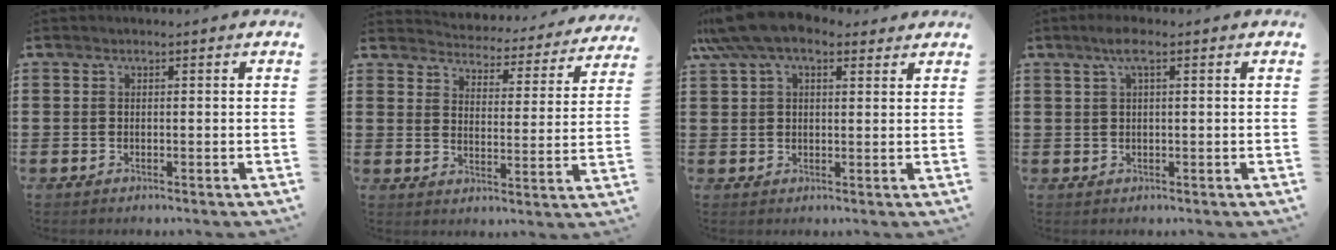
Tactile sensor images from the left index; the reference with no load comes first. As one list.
[{"total": 4.1, "force": [4.1, 0.1, -0.2], "torque": [-0.015, -0.041, 0.064]}, {"total": 8.7, "force": [6.4, 2.9, 5.1], "torque": [-0.115, 0.000, 0.119]}, {"total": 2.8, "force": [1.2, 0.5, 2.5], "torque": [-0.053, 0.005, 0.020]}]